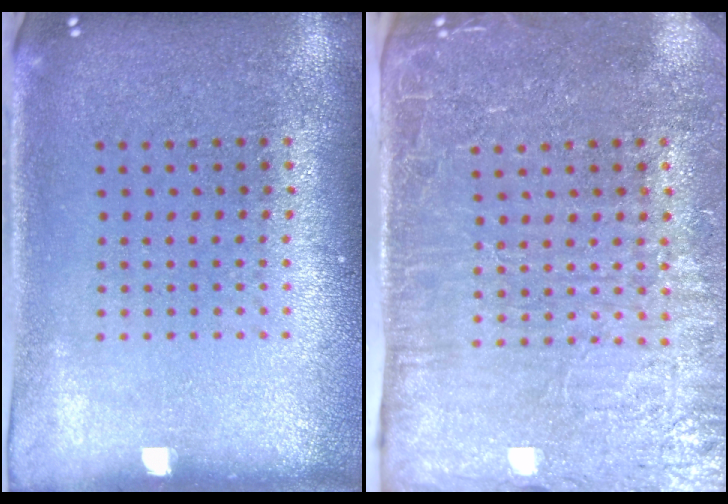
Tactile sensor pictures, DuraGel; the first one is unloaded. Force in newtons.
{"total": 4.5, "press": 4.1, "slide": 2.1}